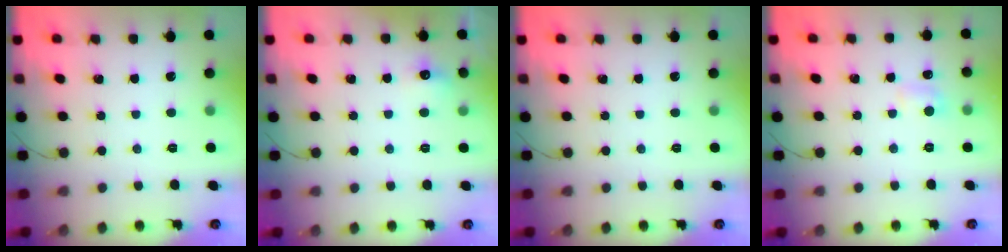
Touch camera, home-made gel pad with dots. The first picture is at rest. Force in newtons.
{"total": 5.7, "press": 5.5, "slide": 1.7}
{"total": 0.0}
{"total": 5.7, "press": 5.4, "slide": 1.8}